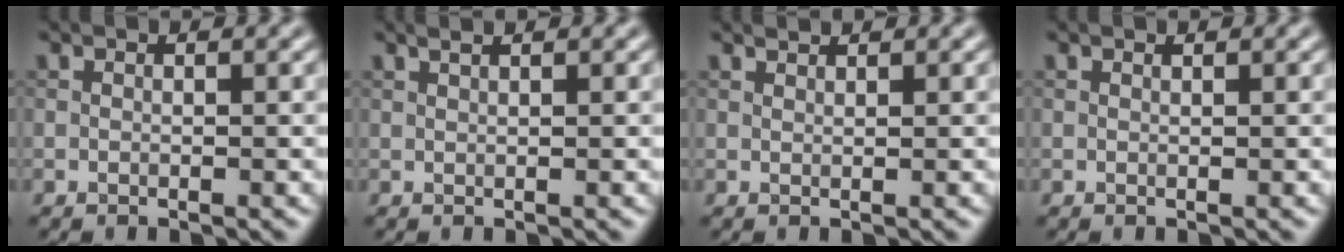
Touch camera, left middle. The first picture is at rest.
{"total": 1.6, "force": [1.1, 0.5, 0.9], "torque": [-0.004, -0.002, 0.003]}
{"total": 0.9, "force": [0.9, 0.0, 0.1], "torque": [-0.003, -0.001, 0.013]}
{"total": 0.0}